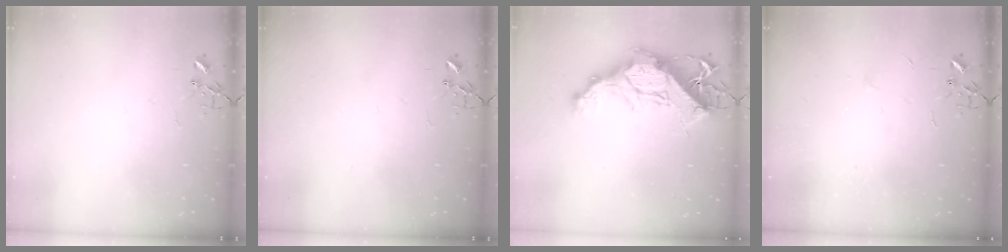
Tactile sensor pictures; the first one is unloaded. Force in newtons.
{"total": 0.0}
{"total": 17.8, "press": 17.8, "slide": 1.8}
{"total": 2.3, "press": 2.3, "slide": 0.3}